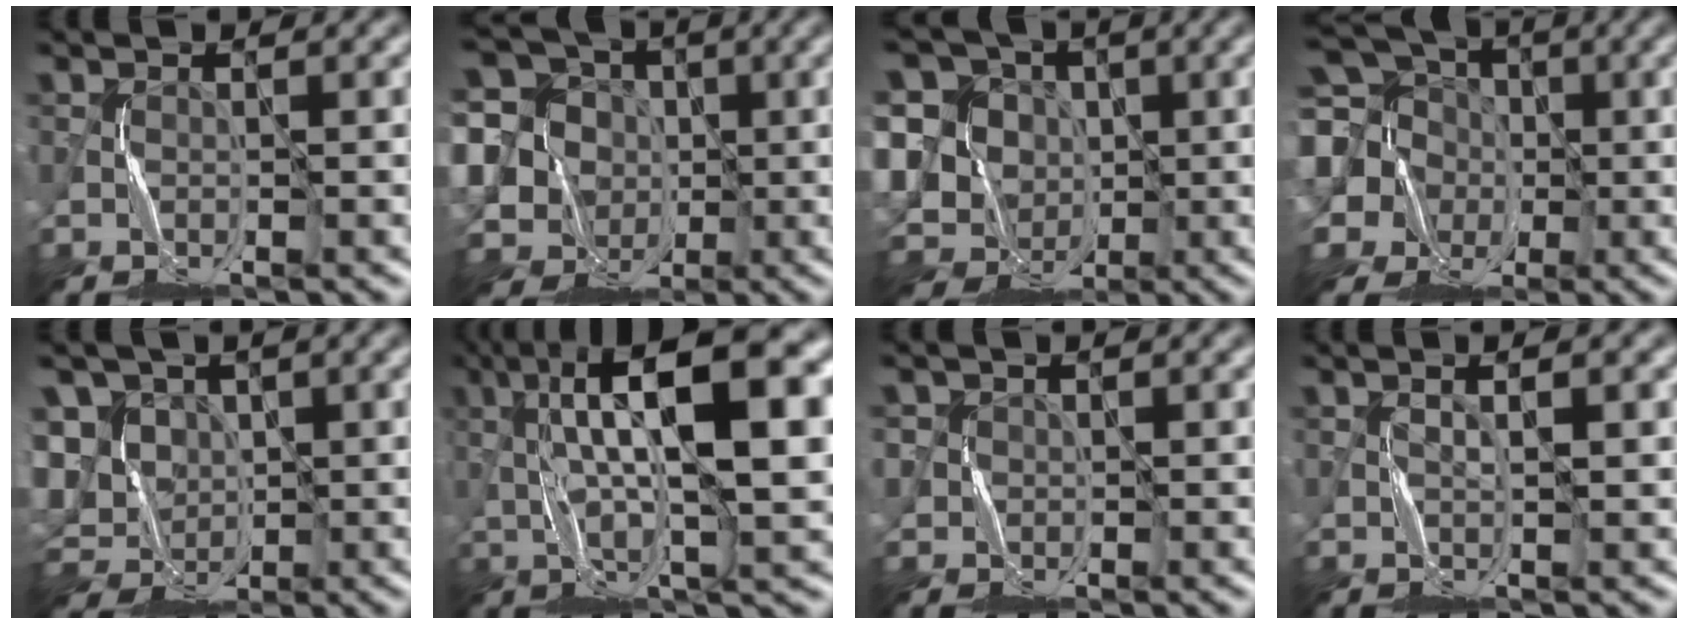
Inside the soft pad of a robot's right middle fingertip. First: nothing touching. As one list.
[{"total": 14.5, "force": [2.6, 13.1, 5.5], "torque": [-0.170, 0.033, 0.024]}, {"total": 13.5, "force": [1.3, 12.3, 5.6], "torque": [-0.159, 0.026, 0.013]}, {"total": 16.7, "force": [2.7, 15.2, 6.2], "torque": [-0.192, 0.013, 0.015]}, {"total": 9.4, "force": [0.8, 8.6, 3.8], "torque": [-0.106, 0.022, -0.009]}, {"total": 13.5, "force": [3.0, 3.3, 12.8], "torque": [-0.218, 0.019, 0.052]}, {"total": 1.8, "force": [0.7, 1.6, -0.5], "torque": [0.012, 0.004, 0.008]}, {"total": 1.3, "force": [0.7, -0.3, 1.0], "torque": [-0.012, -0.002, 0.017]}]